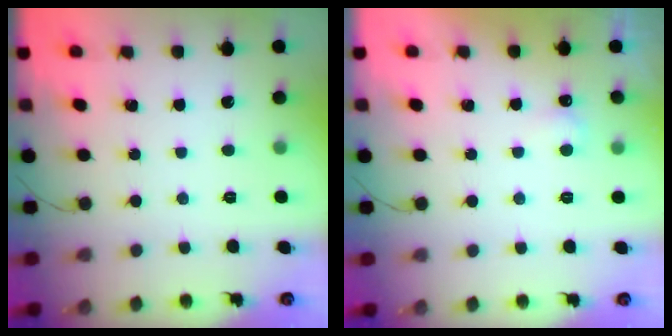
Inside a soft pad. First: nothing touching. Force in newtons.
{"total": 2.2, "press": 2.2, "slide": 0.4}